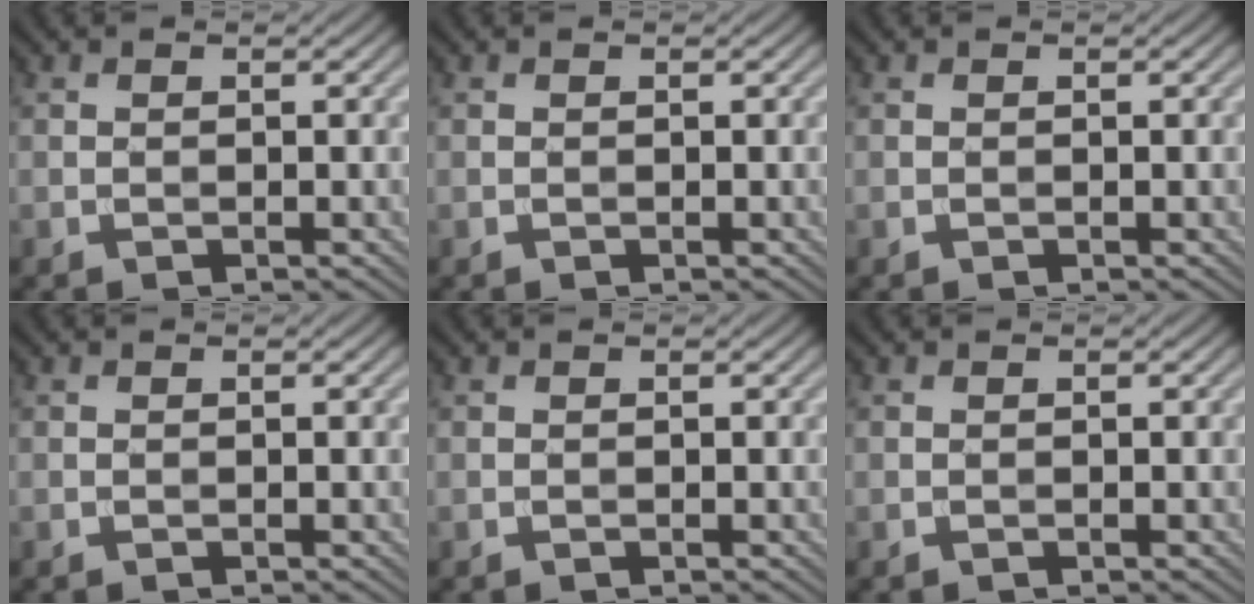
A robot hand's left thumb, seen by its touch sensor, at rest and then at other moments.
{"total": 0.0}
{"total": 0.0}
{"total": 0.0}
{"total": 0.0}
{"total": 0.0}